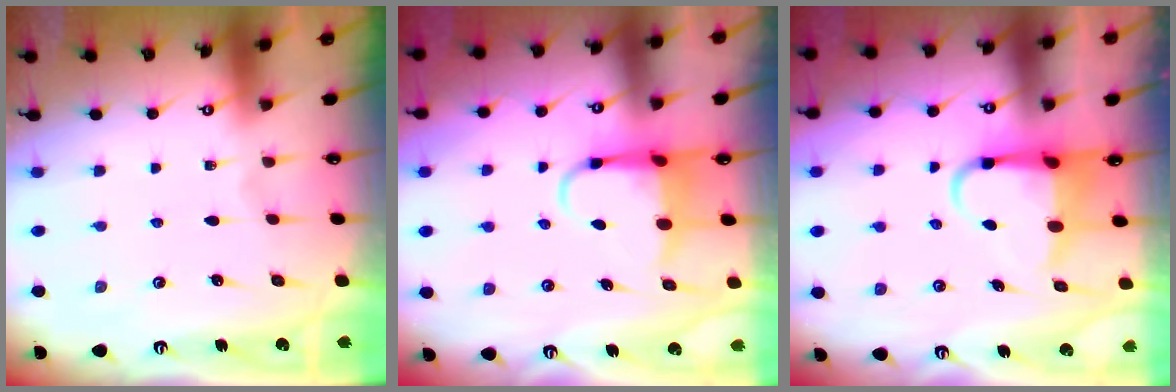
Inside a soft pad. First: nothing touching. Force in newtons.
{"total": 5.6, "press": 5.5, "slide": 1.0}
{"total": 6.1, "press": 6.0, "slide": 1.1}